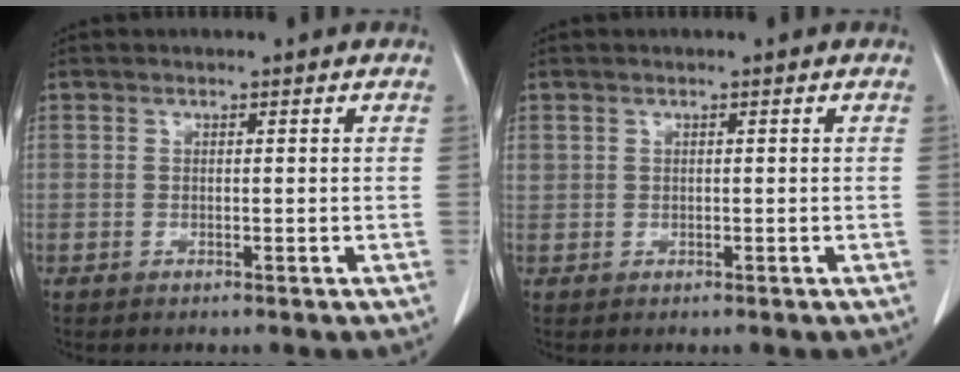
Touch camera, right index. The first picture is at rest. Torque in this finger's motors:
{"motor_torque": [0.13, 0.19, 0.09, 0.04]}